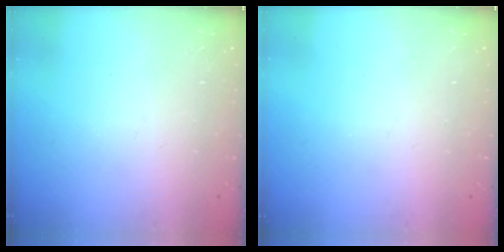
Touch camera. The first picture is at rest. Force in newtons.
{"total": 0.0}